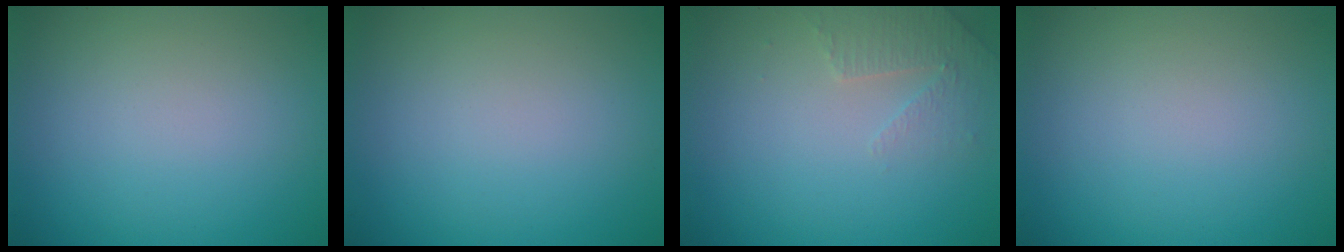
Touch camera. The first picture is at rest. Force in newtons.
{"total": 0.0}
{"total": 1.9, "press": 1.8, "slide": 0.5}
{"total": 0.0}